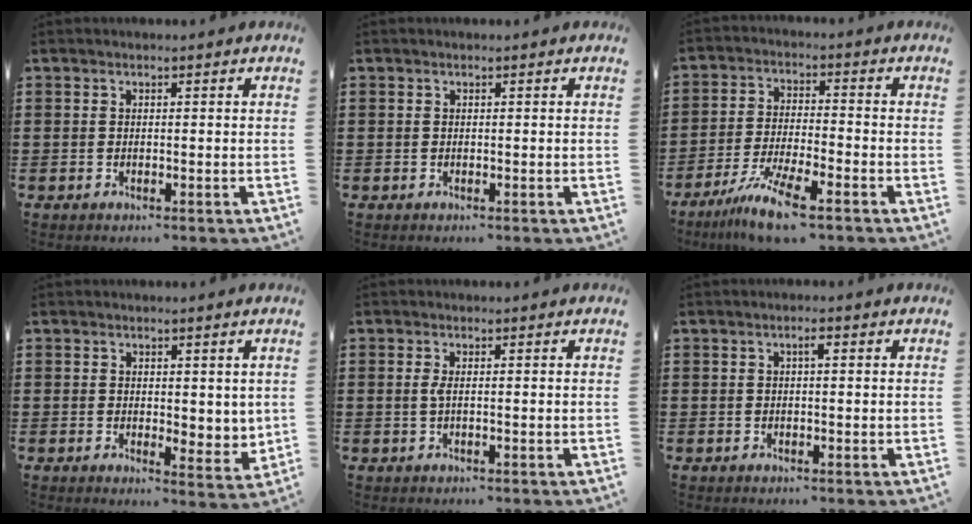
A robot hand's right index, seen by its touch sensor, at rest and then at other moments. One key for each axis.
{"total": 0.0}
{"total": 8.8, "fx": -6.2, "fy": 0.5, "fz": 6.1, "tx": -0.138, "ty": -0.017, "tz": -0.122}
{"total": 2.9, "fx": 1.8, "fy": 1.9, "fz": 1.3, "tx": -0.015, "ty": 0.000, "tz": 0.030}
{"total": 1.3, "fx": -0.1, "fy": 0.2, "fz": 1.3, "tx": -0.026, "ty": -0.001, "tz": -0.002}
{"total": 1.3, "fx": 0.3, "fy": 0.3, "fz": 1.2, "tx": -0.024, "ty": 0.005, "tz": 0.004}